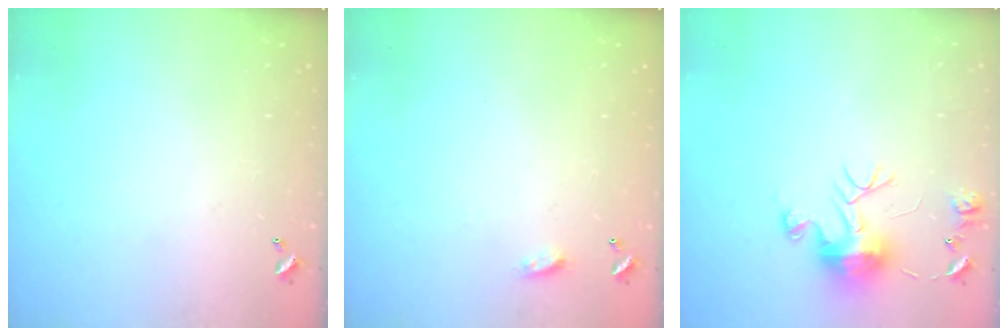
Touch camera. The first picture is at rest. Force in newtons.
{"total": 3.1, "press": 3.0, "slide": 0.4}
{"total": 11.6, "press": 11.6, "slide": 1.1}